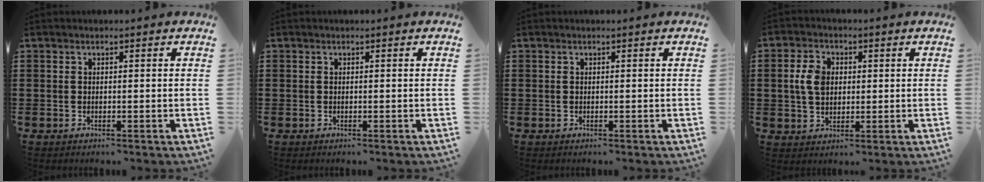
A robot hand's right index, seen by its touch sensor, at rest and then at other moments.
{"total": 0.0}
{"total": 0.0}
{"total": 5.1, "force": [0.5, 3.6, 3.5], "torque": [-0.092, 0.008, 0.003]}